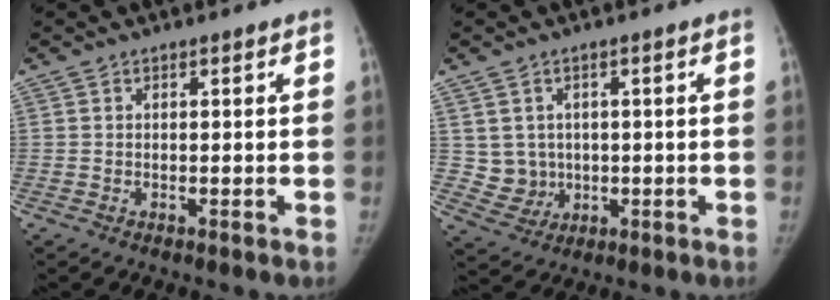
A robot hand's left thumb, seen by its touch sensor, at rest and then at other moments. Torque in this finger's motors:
{"motor_torque": [-0.34, -0.17, -0.16, 0.20, -0.08]}